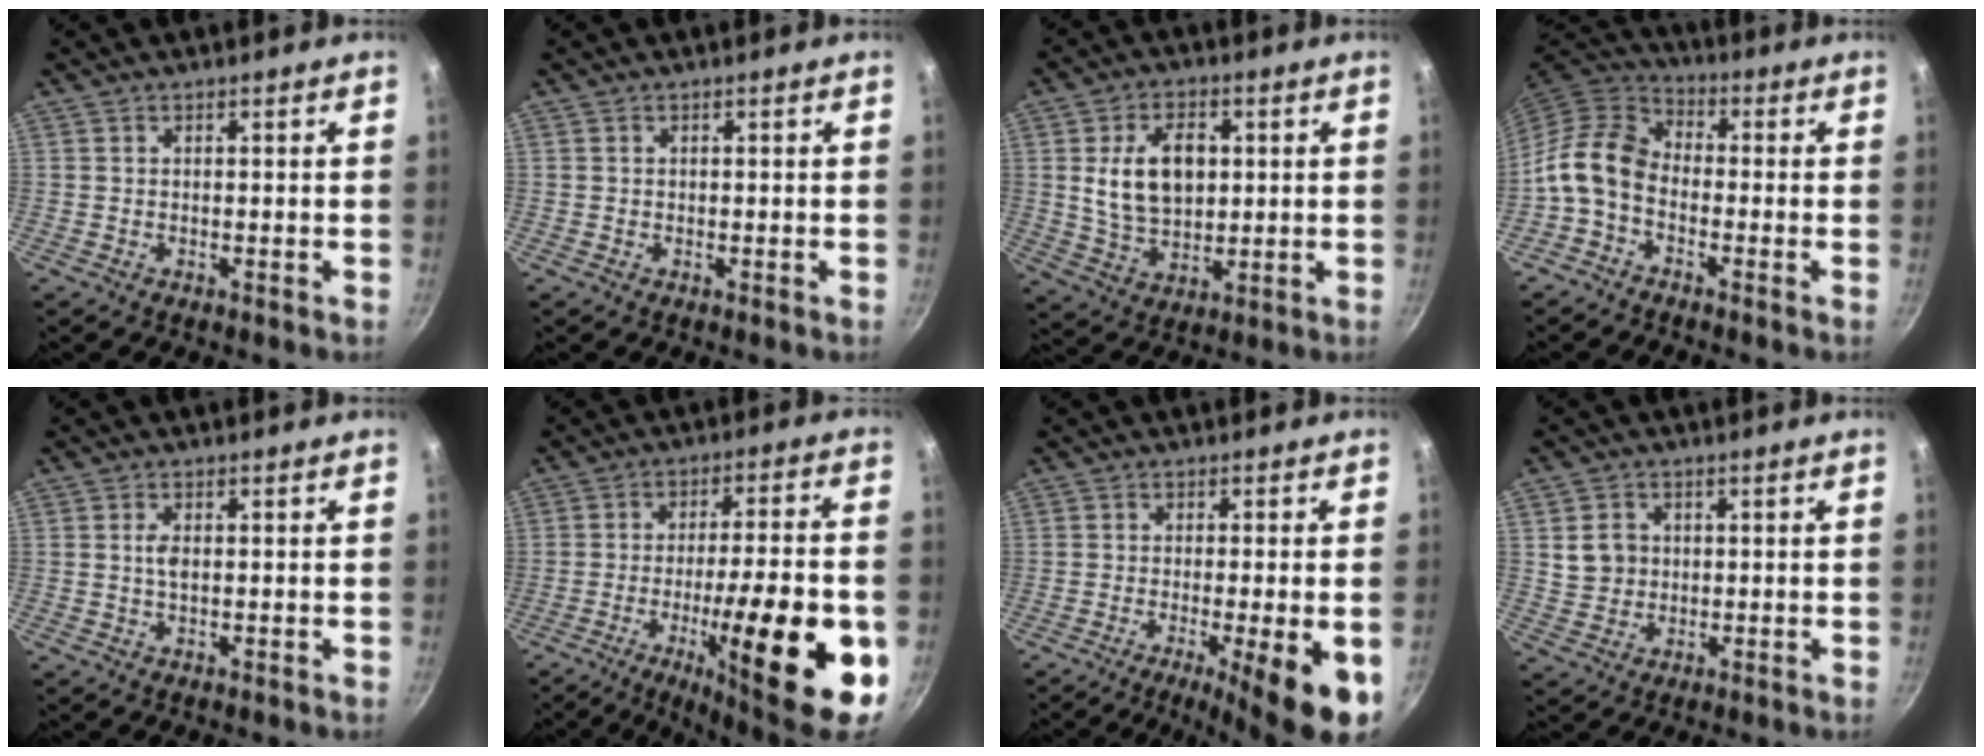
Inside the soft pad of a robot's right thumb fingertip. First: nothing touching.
{"total": 0.0}
{"total": 12.5, "force": [2.1, 8.2, 9.2], "torque": [-0.137, -0.006, 0.041]}
{"total": 9.6, "force": [-2.7, 6.6, 6.3], "torque": [-0.112, 0.042, -0.073]}
{"total": 2.2, "force": [0.2, 1.2, 1.8], "torque": [-0.030, 0.002, 0.002]}
{"total": 24.0, "force": [-7.6, 5.8, 22.0], "torque": [-0.299, 0.022, -0.105]}
{"total": 12.1, "force": [-4.5, 2.0, 11.0], "torque": [-0.148, 0.001, -0.062]}
{"total": 5.2, "force": [0.8, 4.6, 2.2], "torque": [-0.018, 0.006, 0.017]}